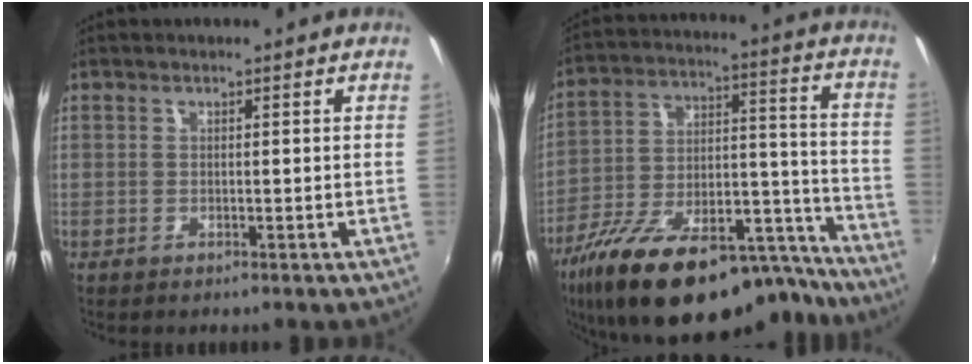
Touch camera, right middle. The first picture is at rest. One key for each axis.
{"total": 28.0, "fx": -20.8, "fy": 10.4, "fz": 15.6, "tx": -0.248, "ty": 0.012, "tz": -0.301}